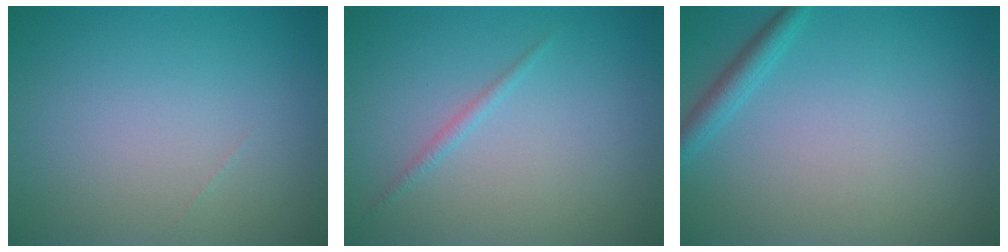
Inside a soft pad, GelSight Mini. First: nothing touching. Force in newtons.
{"total": 0.8, "press": 0.8, "slide": 0.1}
{"total": 1.8, "press": 1.7, "slide": 0.1}